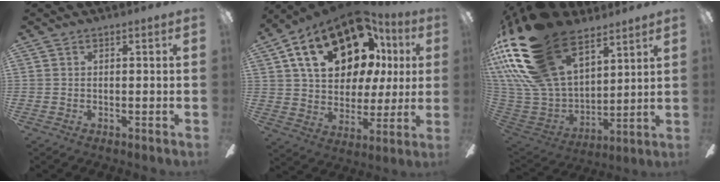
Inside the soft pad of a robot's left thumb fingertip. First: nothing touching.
{"total": 23.5, "force": [11.9, 14.0, 14.6], "torque": [-0.251, -0.046, 0.207]}
{"total": 29.1, "force": [17.3, 16.6, 16.5], "torque": [-0.345, -0.102, 0.335]}